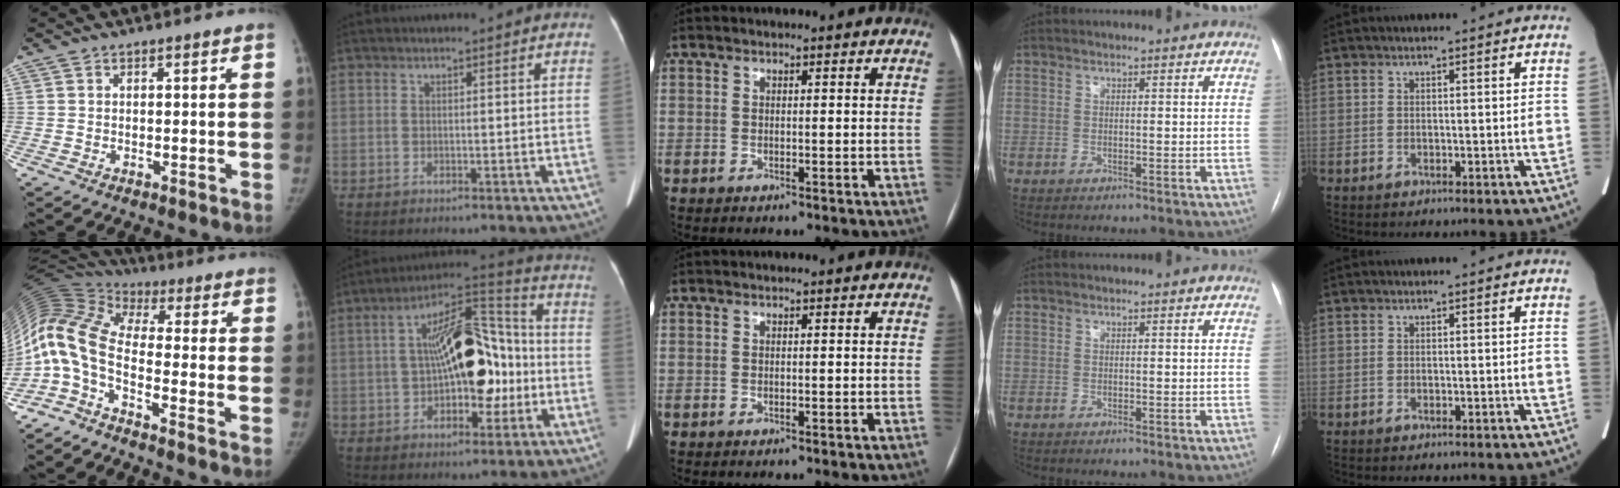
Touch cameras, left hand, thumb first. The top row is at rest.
{"thumb": {"total": 11.5, "force": [-4.9, 3.5, 9.8], "torque": [-0.222, 0.057, -0.113]}, "index": {"total": 15.4, "force": [-1.6, 6.6, 13.8], "torque": [-0.229, 0.039, -0.022]}}